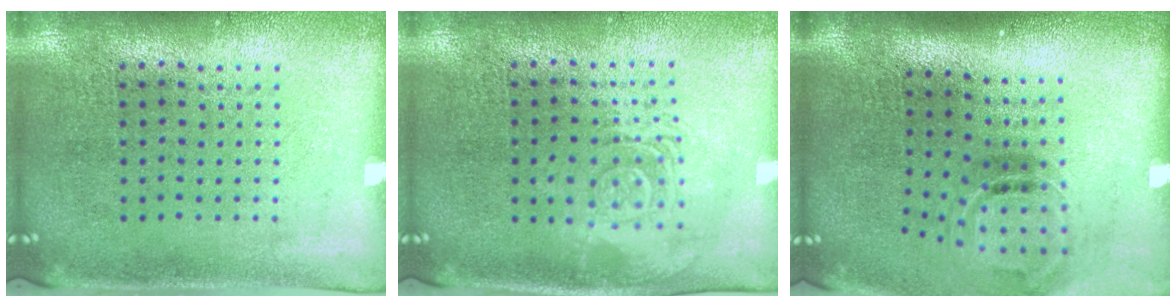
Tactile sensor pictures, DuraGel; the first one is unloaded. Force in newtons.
{"total": 2.5, "press": 2.5, "slide": 0.5}
{"total": 1.5, "press": 1.0, "slide": 1.1}